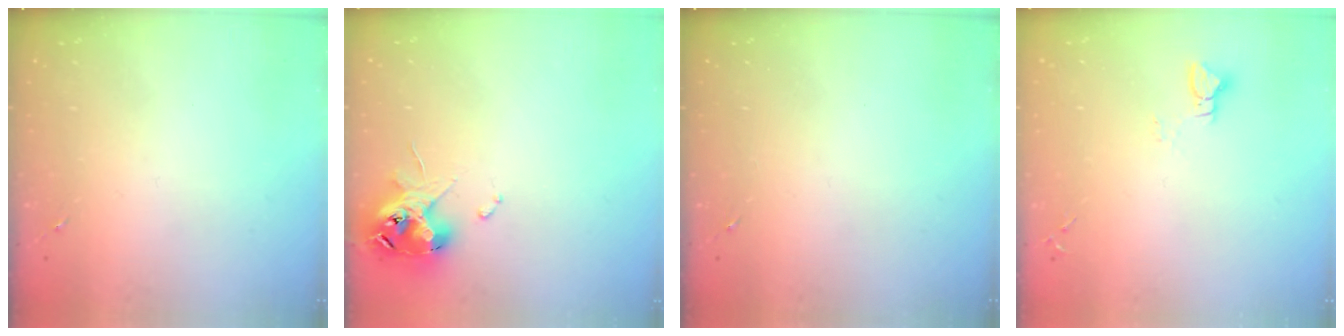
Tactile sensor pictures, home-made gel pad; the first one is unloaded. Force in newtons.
{"total": 12.6, "press": 12.5, "slide": 1.7}
{"total": 0.0}
{"total": 3.0, "press": 3.0, "slide": 0.3}